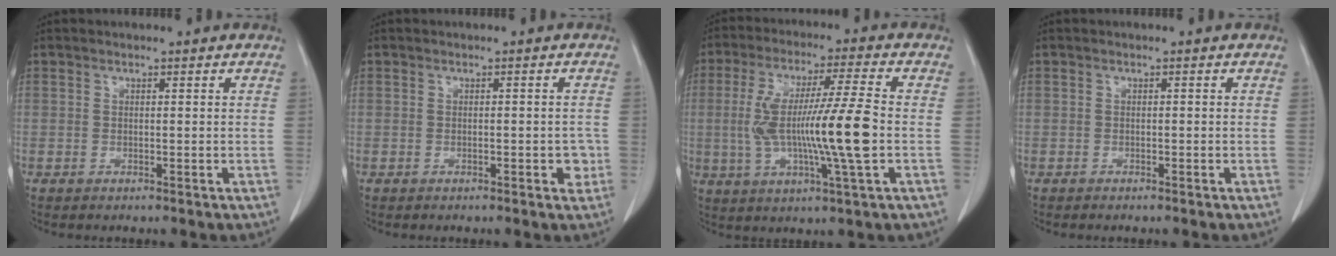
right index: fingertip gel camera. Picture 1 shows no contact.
{"total": 2.2, "force": [-0.5, 1.0, 1.9], "torque": [-0.018, 0.000, -0.004]}
{"total": 14.2, "force": [-1.2, 0.1, 14.2], "torque": [-0.274, 0.000, -0.023]}
{"total": 0.0}